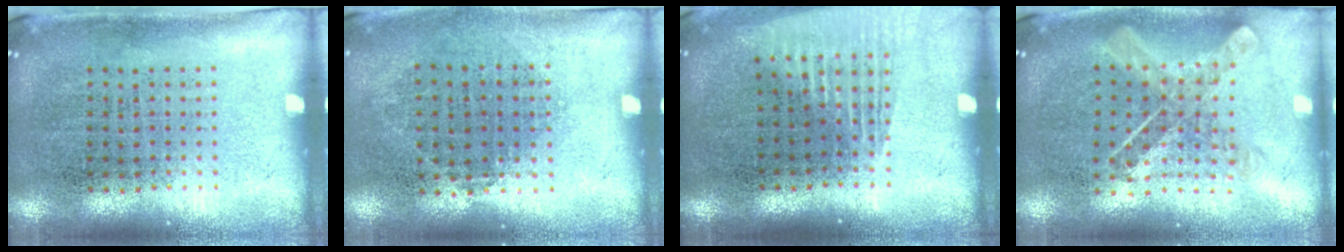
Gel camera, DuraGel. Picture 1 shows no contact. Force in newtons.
{"total": 0.8, "press": 0.7, "slide": 0.3}
{"total": 1.2, "press": 1.1, "slide": 0.4}
{"total": 0.9, "press": 0.9, "slide": 0.2}